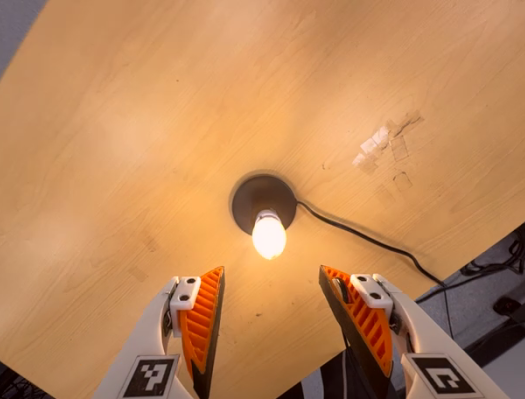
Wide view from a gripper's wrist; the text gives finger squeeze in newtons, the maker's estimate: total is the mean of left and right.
{"total": 0.0}